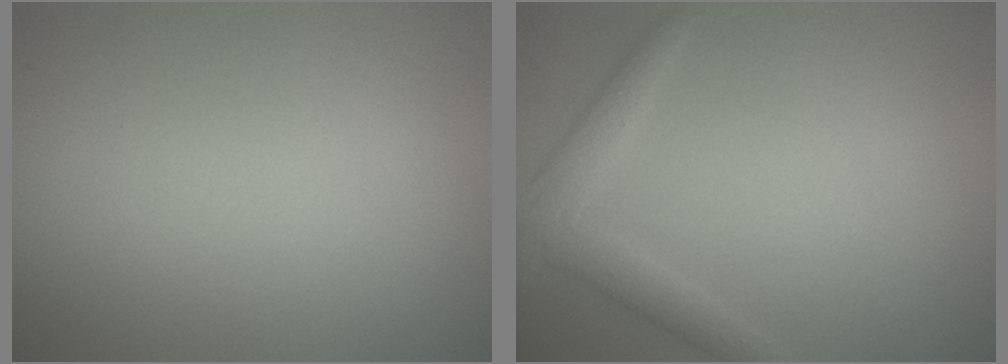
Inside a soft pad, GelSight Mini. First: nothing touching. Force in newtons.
{"total": 2.6, "press": 2.5, "slide": 0.1}